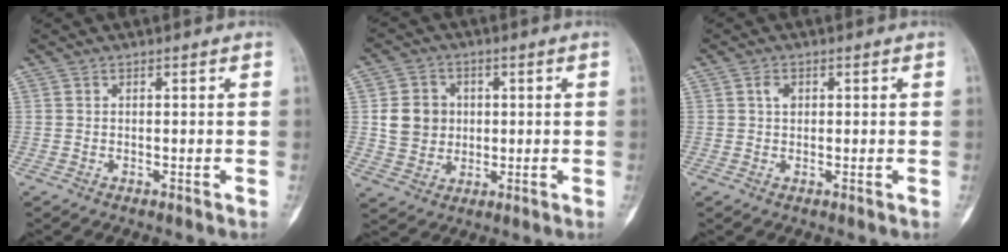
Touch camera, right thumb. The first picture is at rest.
{"total": 9.5, "force": [0.8, 8.5, 4.1], "torque": [-0.040, 0.004, 0.018]}
{"total": 1.8, "force": [0.5, 1.4, 1.1], "torque": [-0.012, 0.000, 0.006]}